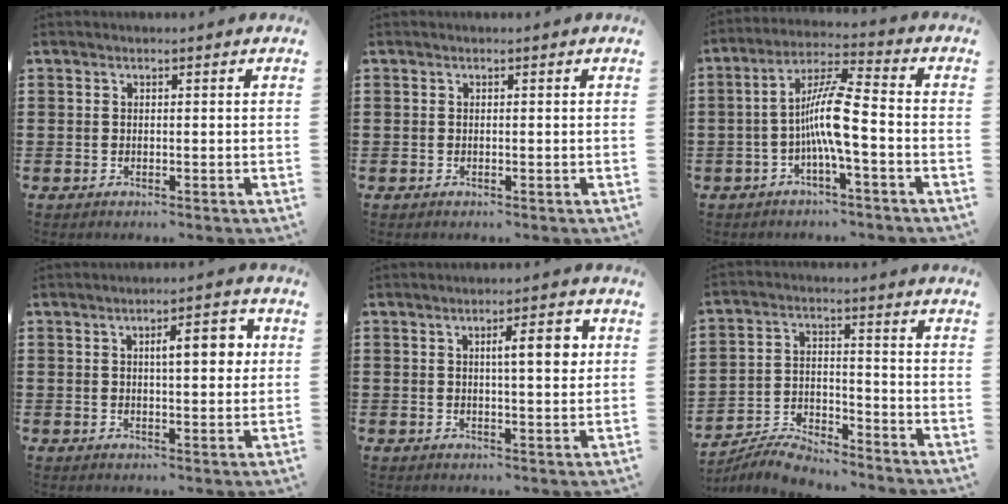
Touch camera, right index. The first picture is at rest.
{"total": 0.0}
{"total": 8.8, "force": [-2.2, 1.2, 8.4], "torque": [-0.174, -0.004, -0.047]}
{"total": 5.7, "force": [1.3, 1.7, 5.3], "torque": [-0.071, -0.004, 0.012]}
{"total": 5.5, "force": [1.3, 1.3, 5.2], "torque": [-0.085, 0.001, 0.015]}
{"total": 6.2, "force": [-6.0, 0.7, 1.2], "torque": [-0.025, 0.011, -0.118]}